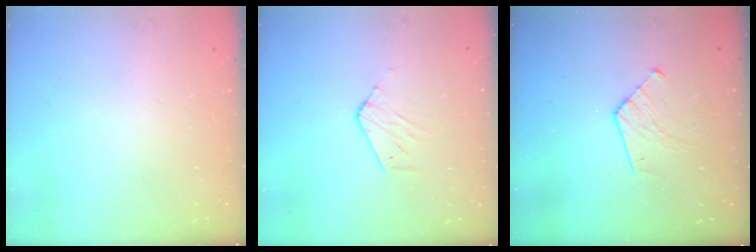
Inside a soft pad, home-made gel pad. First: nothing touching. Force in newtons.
{"total": 4.8, "press": 4.8, "slide": 0.2}
{"total": 7.2, "press": 7.2, "slide": 0.5}